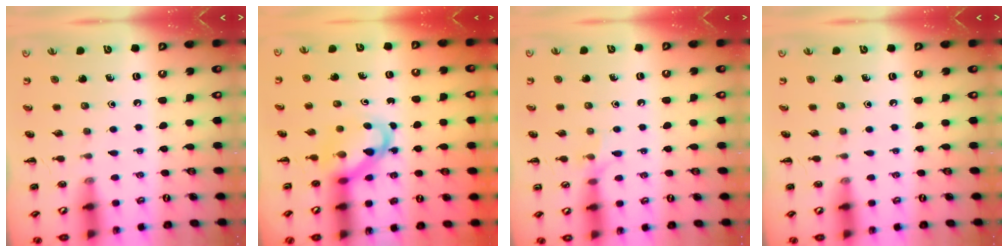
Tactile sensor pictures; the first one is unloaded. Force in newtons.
{"total": 5.2, "press": 5.1, "slide": 1.0}
{"total": 5.1, "press": 5.0, "slide": 1.0}
{"total": 0.0}